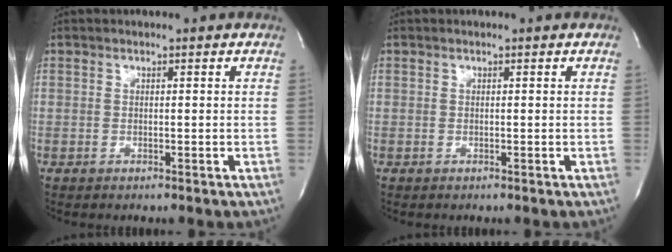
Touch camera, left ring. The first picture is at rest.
{"total": 0.0}